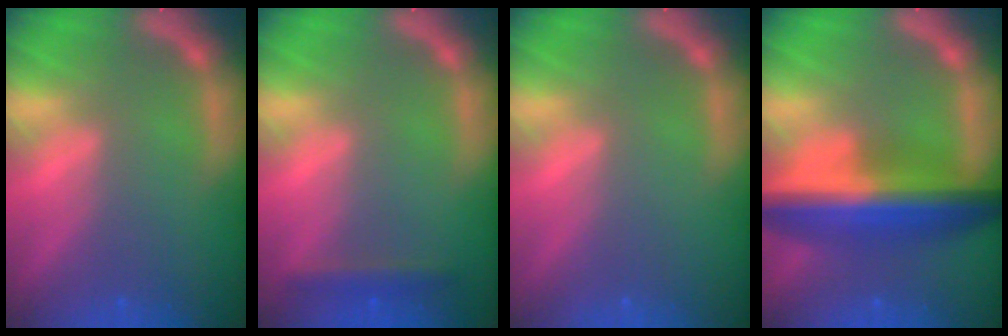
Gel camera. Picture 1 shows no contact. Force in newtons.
{"total": 1.9}
{"total": 0.0}
{"total": 10.0}